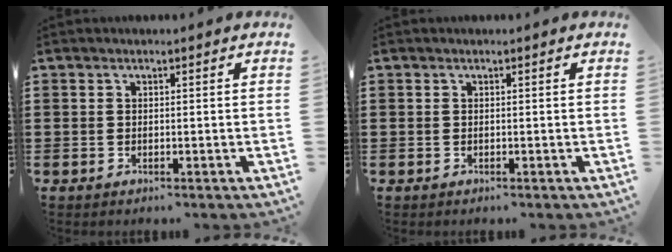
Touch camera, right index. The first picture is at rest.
{"total": 0.0}